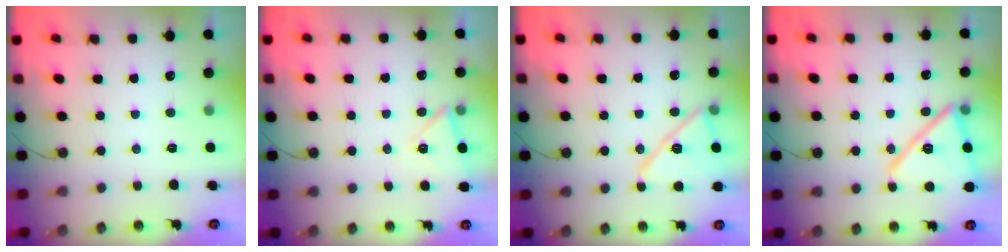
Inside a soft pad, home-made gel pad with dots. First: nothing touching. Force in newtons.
{"total": 5.8, "press": 4.8, "slide": 3.2}
{"total": 14.0, "press": 13.9, "slide": 0.7}
{"total": 17.3, "press": 17.3, "slide": 1.2}